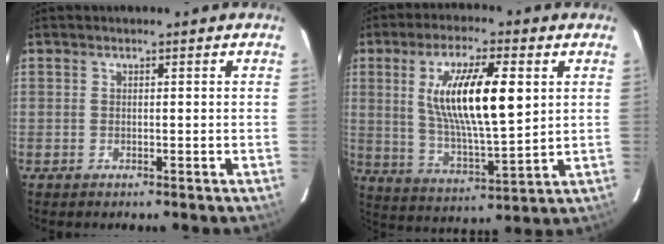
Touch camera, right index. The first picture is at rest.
{"total": 15.9, "force": [4.0, 4.3, 14.8], "torque": [-0.272, -0.002, 0.079]}